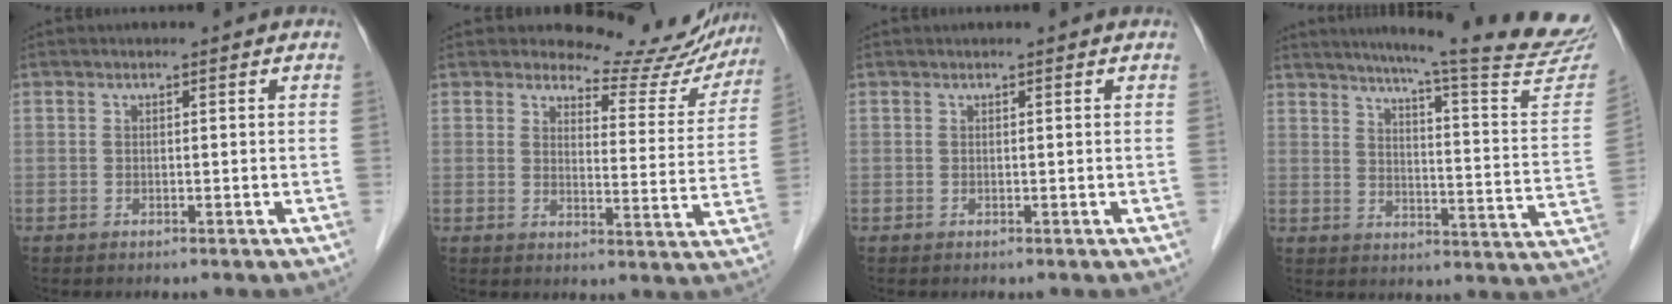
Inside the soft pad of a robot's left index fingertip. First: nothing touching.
{"total": 13.5, "force": [12.9, 3.6, 1.1], "torque": [0.013, -0.049, 0.130]}
{"total": 0.7, "force": [0.7, 0.1, 0.1], "torque": [-0.001, 0.008, 0.008]}
{"total": 23.4, "force": [21.0, -0.1, 10.2], "torque": [-0.139, -0.085, 0.251]}